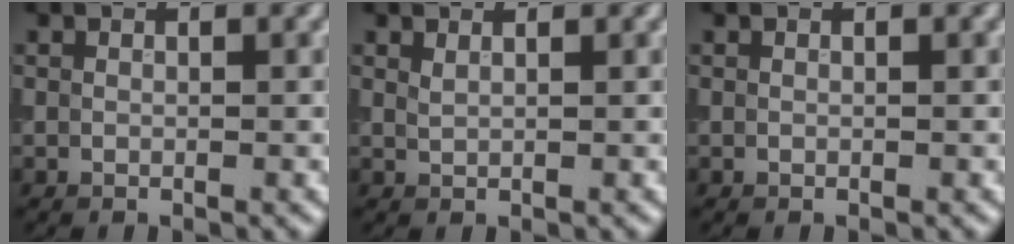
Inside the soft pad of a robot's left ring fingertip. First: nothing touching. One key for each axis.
{"total": 1.2, "fx": 1.0, "fy": 0.3, "fz": 0.6, "tx": -0.017, "ty": -0.002, "tz": 0.013}
{"total": 0.0}